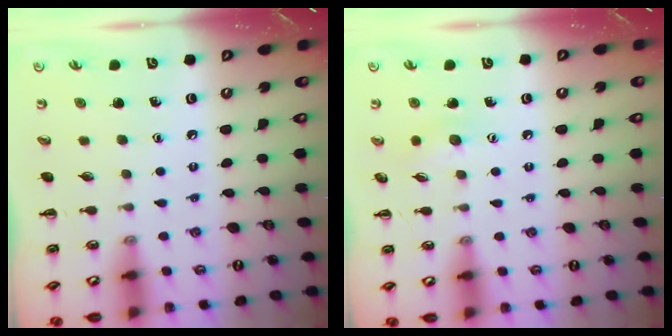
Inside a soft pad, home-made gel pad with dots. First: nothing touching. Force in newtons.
{"total": 5.9, "press": 5.8, "slide": 1.1}